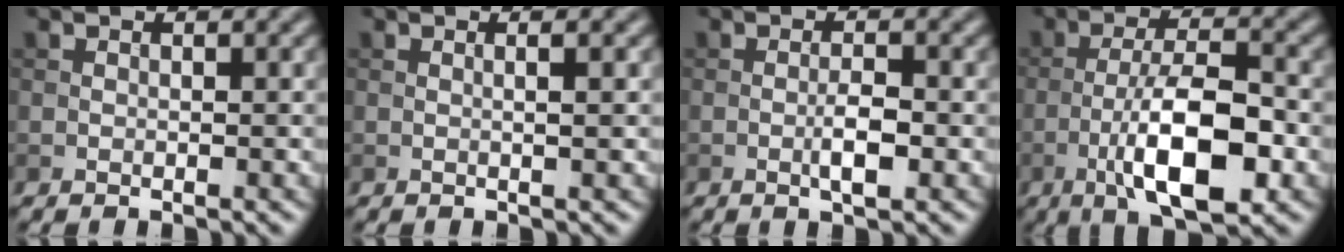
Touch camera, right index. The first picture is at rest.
{"total": 1.7, "force": [0.2, 0.5, 1.6], "torque": [-0.020, 0.004, -0.005]}
{"total": 2.4, "force": [-0.7, 0.6, 2.2], "torque": [-0.038, 0.002, -0.013]}
{"total": 9.1, "force": [-3.3, 2.9, 8.0], "torque": [-0.136, 0.008, -0.061]}